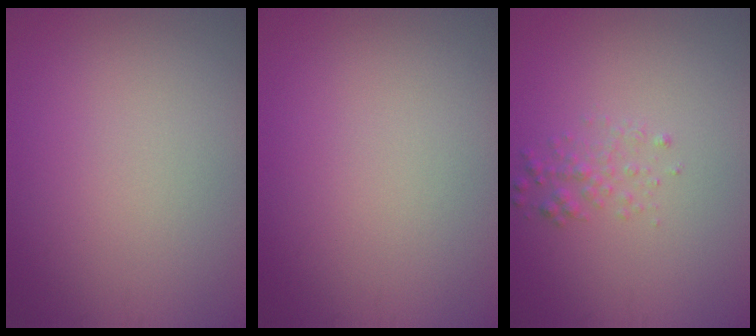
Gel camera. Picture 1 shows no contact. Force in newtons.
{"total": 0.0}
{"total": 1.4, "press": 1.4, "slide": 0.0}